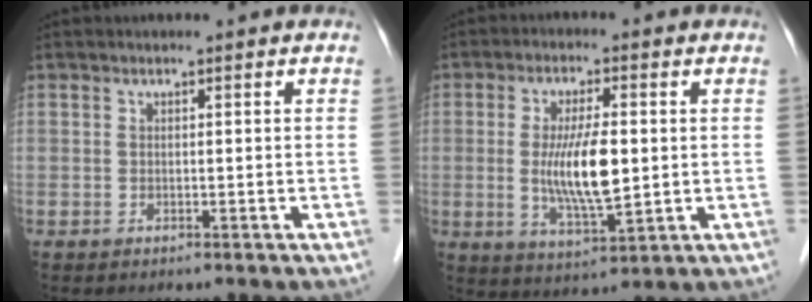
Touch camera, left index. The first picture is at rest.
{"total": 9.2, "force": [0.0, 1.9, 9.0], "torque": [-0.177, -0.012, 0.003]}